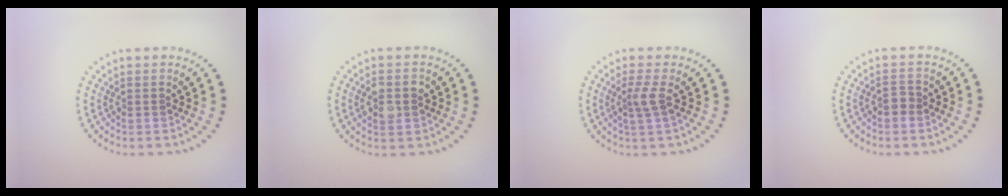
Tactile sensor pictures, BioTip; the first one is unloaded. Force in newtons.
{"total": 2.8, "press": 2.8, "slide": 0.2}
{"total": 1.9, "press": 1.4, "slide": 1.3}
{"total": 1.3, "press": 1.1, "slide": 0.7}